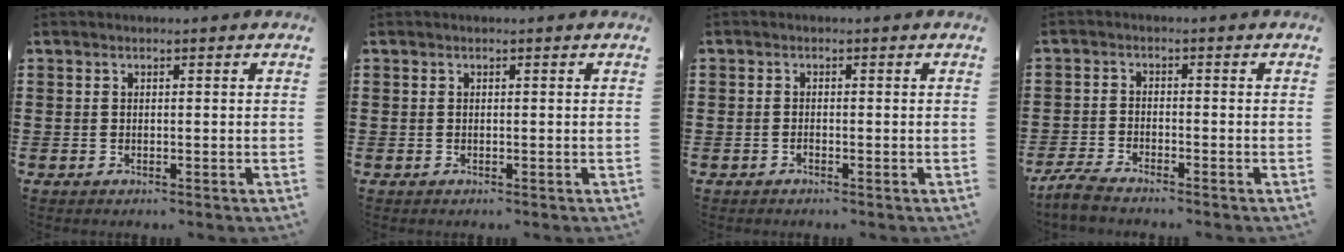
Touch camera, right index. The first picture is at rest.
{"total": 0.0}
{"total": 0.5, "force": [-0.5, 0.3, 0.0], "torque": [-0.001, 0.002, -0.010]}
{"total": 3.1, "force": [-3.0, 0.1, 0.9], "torque": [-0.033, -0.001, -0.065]}